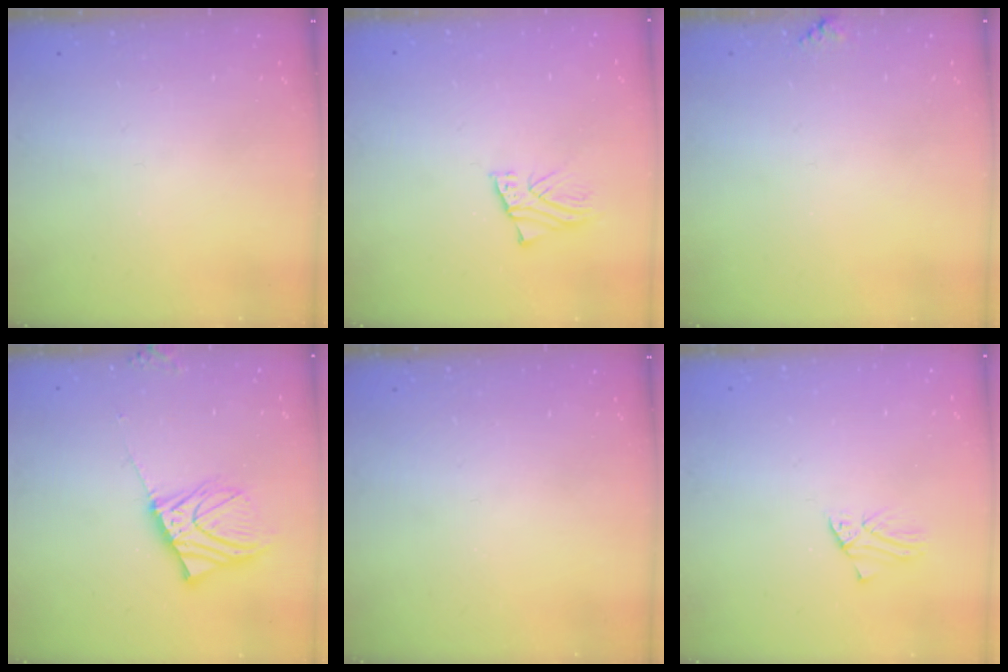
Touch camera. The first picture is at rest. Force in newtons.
{"total": 2.0, "press": 2.0, "slide": 0.2}
{"total": 4.5, "press": 4.5, "slide": 0.4}
{"total": 10.2, "press": 10.1, "slide": 1.5}
{"total": 0.0}
{"total": 1.2, "press": 1.2, "slide": 0.2}